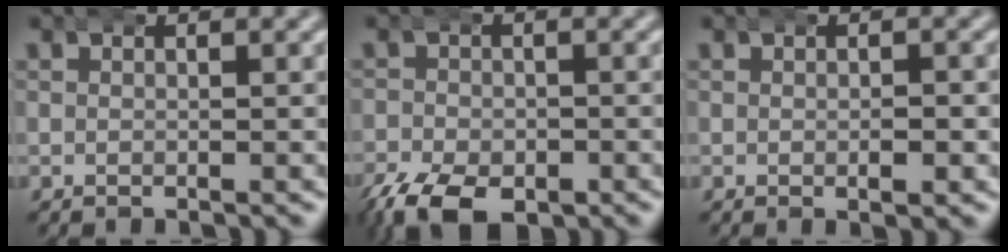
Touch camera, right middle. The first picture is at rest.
{"total": 6.6, "force": [-4.2, 3.7, 3.5], "torque": [-0.068, -0.029, -0.059]}
{"total": 1.4, "force": [-0.3, 0.8, 1.1], "torque": [-0.015, 0.001, -0.007]}